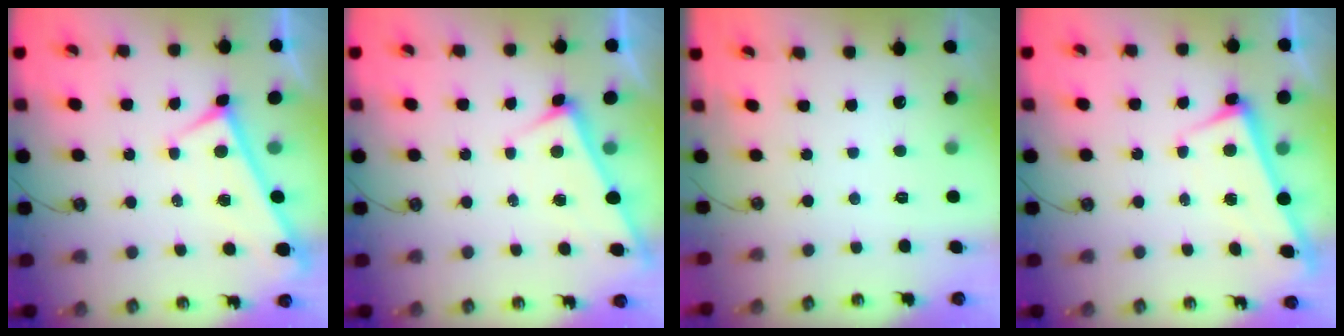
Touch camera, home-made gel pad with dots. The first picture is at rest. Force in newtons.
{"total": 4.2, "press": 4.2, "slide": 0.2}
{"total": 0.0}
{"total": 2.8, "press": 2.7, "slide": 0.4}